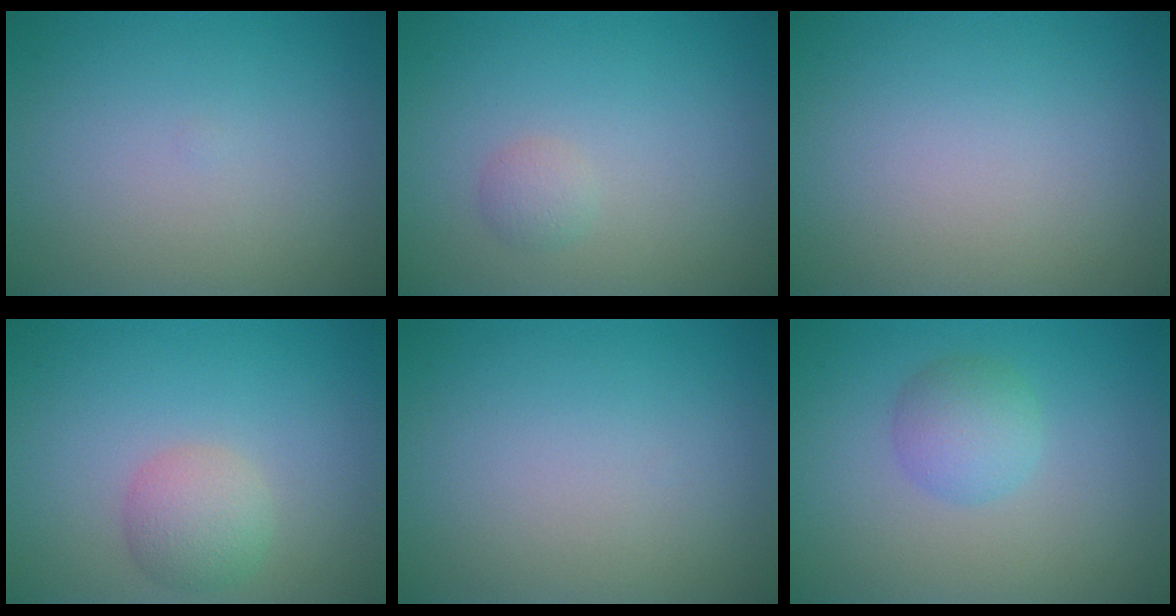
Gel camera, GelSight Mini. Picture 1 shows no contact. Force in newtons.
{"total": 1.1, "press": 1.1, "slide": 0.0}
{"total": 0.0}
{"total": 2.8, "press": 2.8, "slide": 0.2}
{"total": 0.0}
{"total": 2.6, "press": 2.6, "slide": 0.1}